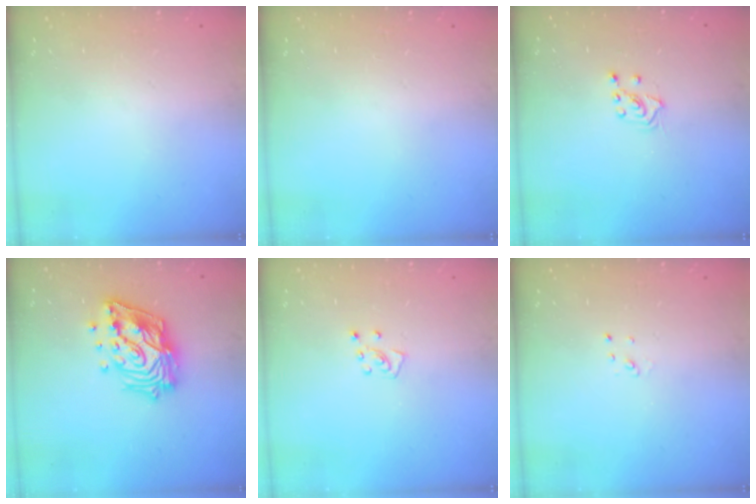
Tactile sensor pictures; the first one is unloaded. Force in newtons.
{"total": 0.0}
{"total": 3.3, "press": 3.2, "slide": 0.8}
{"total": 17.5, "press": 17.5, "slide": 1.4}
{"total": 5.4, "press": 5.4, "slide": 0.6}
{"total": 2.0, "press": 2.0, "slide": 0.2}